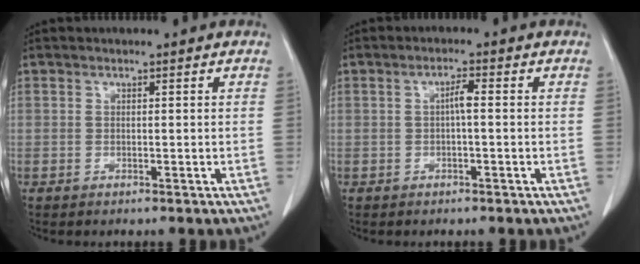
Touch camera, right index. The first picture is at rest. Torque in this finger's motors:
{"motor_torque": [0.15, -0.02, 0.03, 0.03]}